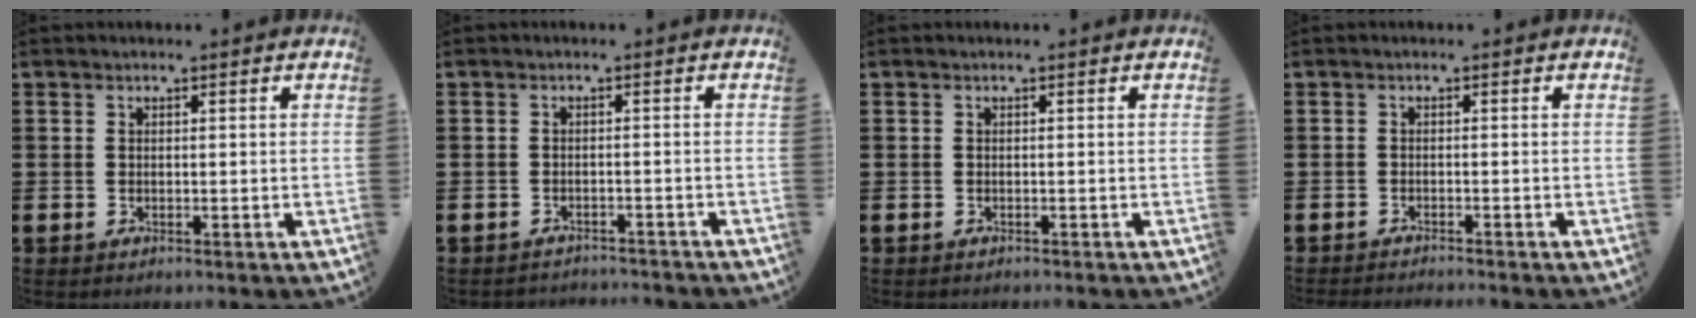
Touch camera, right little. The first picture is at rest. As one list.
[{"total": 1.2, "force": [-1.2, 0.0, -0.1], "torque": [-0.003, 0.003, -0.026]}, {"total": 0.0}, {"total": 0.9, "force": [-0.8, -0.2, 0.1], "torque": [-0.002, -0.001, -0.017]}]